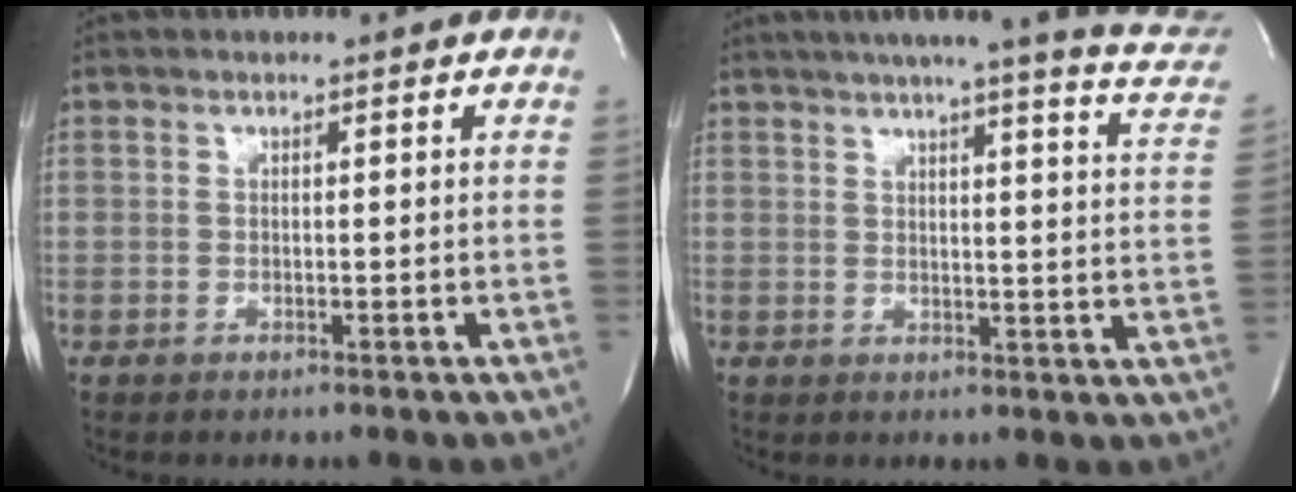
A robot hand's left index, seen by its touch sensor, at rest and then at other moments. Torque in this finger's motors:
{"motor_torque": [0.19, -0.31, 0.36, 0.03]}